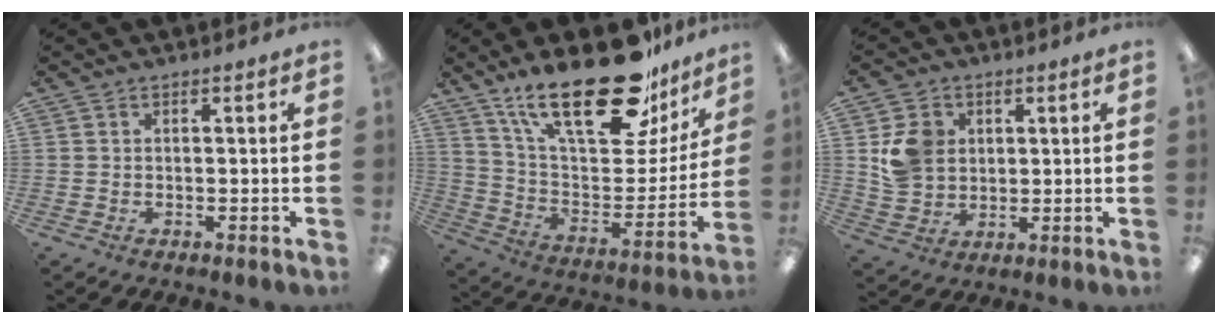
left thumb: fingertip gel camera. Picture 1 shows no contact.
{"total": 28.6, "force": [19.5, 10.8, 17.9], "torque": [-0.287, -0.116, 0.332]}
{"total": 8.1, "force": [2.4, 7.0, 3.3], "torque": [-0.057, 0.010, 0.050]}